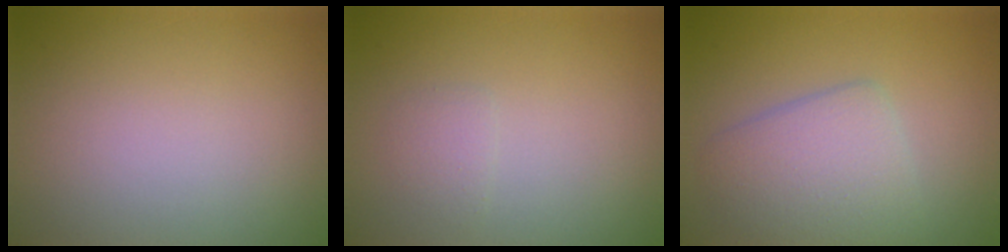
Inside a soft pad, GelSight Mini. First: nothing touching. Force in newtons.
{"total": 1.0, "press": 1.0, "slide": 0.1}
{"total": 4.5, "press": 4.5, "slide": 0.1}